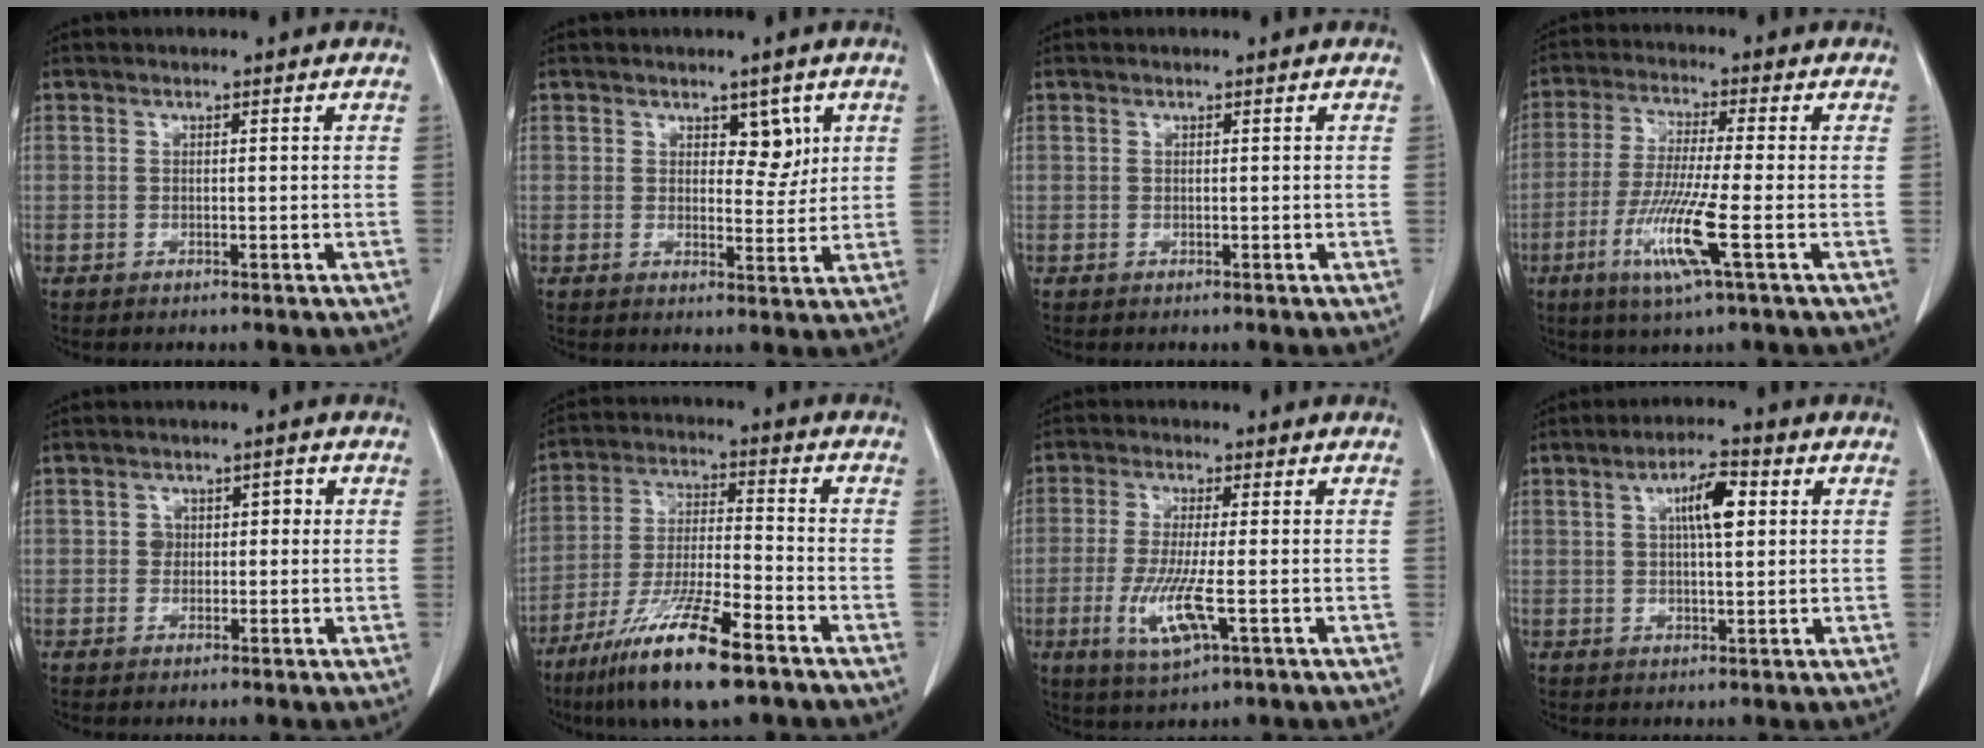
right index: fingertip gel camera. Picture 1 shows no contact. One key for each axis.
{"total": 3.5, "fx": 1.6, "fy": 2.0, "fz": 2.4, "tx": -0.022, "ty": -0.001, "tz": 0.023}
{"total": 0.0}
{"total": 10.1, "fx": -3.7, "fy": -0.4, "fz": 9.3, "tx": -0.192, "ty": -0.025, "tz": -0.076}
{"total": 2.6, "fx": 0.1, "fy": 2.2, "fz": 1.5, "tx": -0.016, "ty": 0.017, "tz": 0.001}
{"total": 15.2, "fx": -9.6, "fy": 1.9, "fz": 11.7, "tx": -0.234, "ty": -0.036, "tz": -0.175}
{"total": 7.9, "fx": -2.3, "fy": 0.9, "fz": 7.5, "tx": -0.157, "ty": -0.022, "tz": -0.043}
{"total": 6.1, "fx": 1.7, "fy": 1.5, "fz": 5.7, "tx": -0.099, "ty": 0.011, "tz": 0.028}